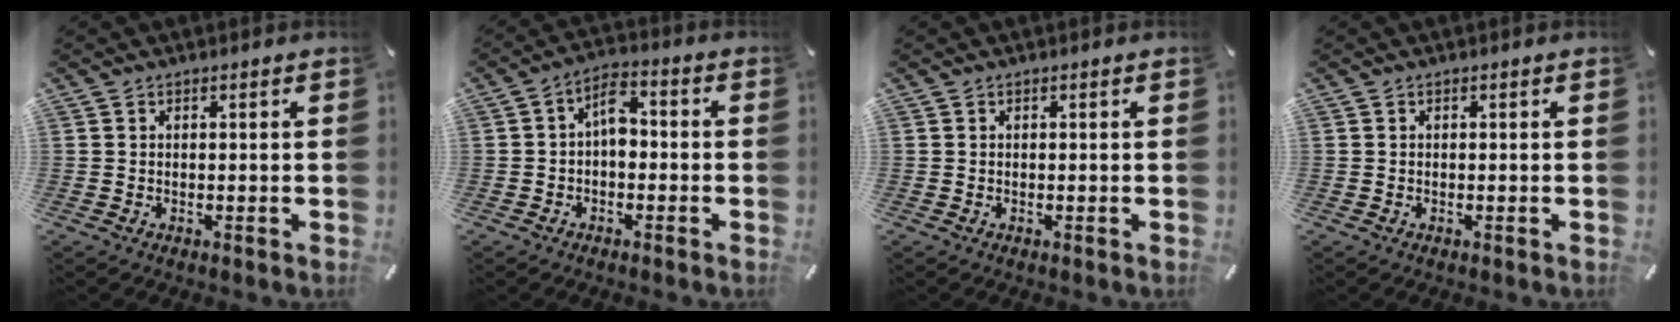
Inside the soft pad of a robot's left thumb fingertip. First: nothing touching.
{"total": 5.7, "force": [-1.0, 3.6, 4.3], "torque": [-0.071, 0.017, -0.019]}
{"total": 0.0}
{"total": 0.0}